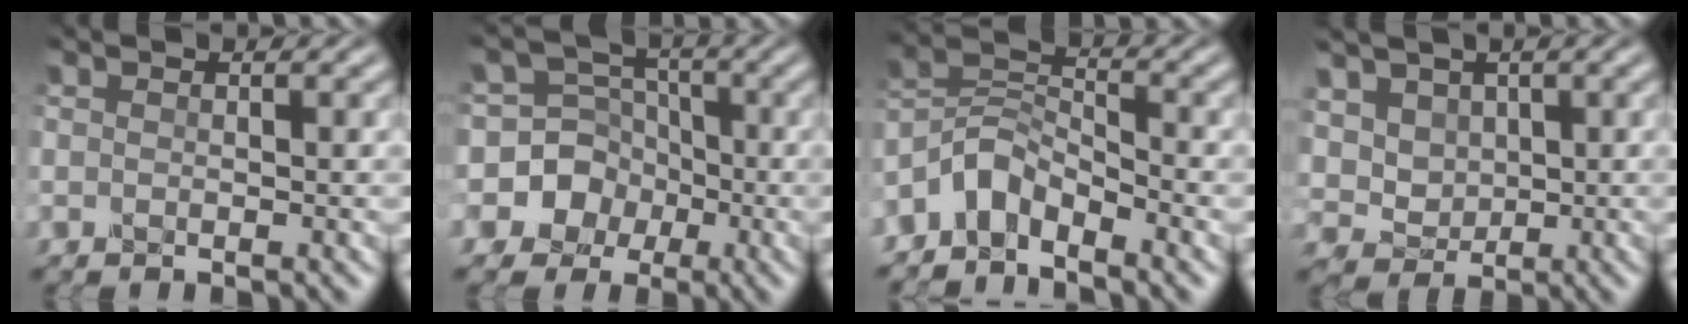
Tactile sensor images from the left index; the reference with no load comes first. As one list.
[{"total": 8.9, "force": [-2.4, 8.4, 1.4], "torque": [-0.034, 0.022, -0.064]}, {"total": 3.7, "force": [-3.0, 1.5, 1.6], "torque": [-0.029, 0.012, -0.074]}, {"total": 2.8, "force": [1.2, 2.3, 1.1], "torque": [-0.034, -0.006, 0.039]}]